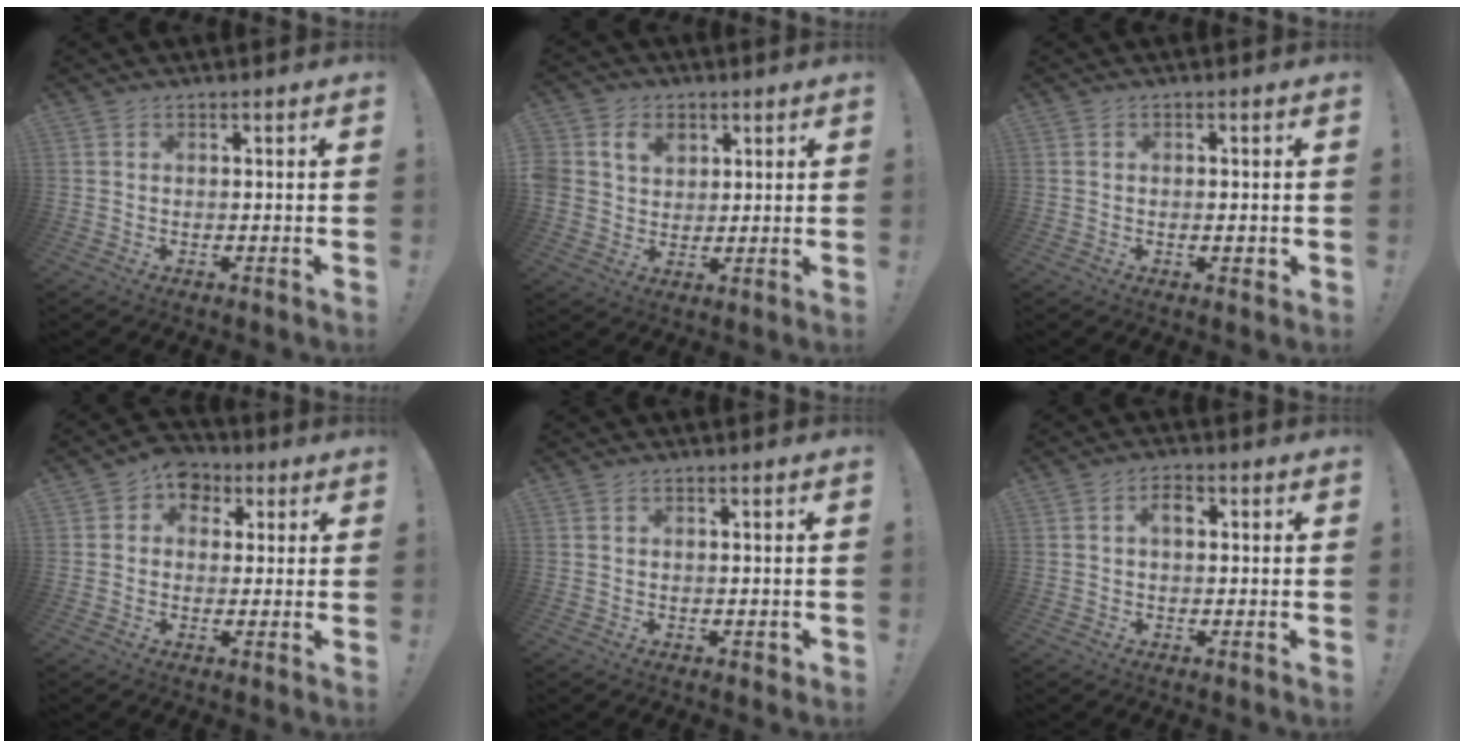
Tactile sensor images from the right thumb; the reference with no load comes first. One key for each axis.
{"total": 8.3, "fx": 3.7, "fy": 6.8, "fz": 3.2, "tx": -0.072, "ty": -0.009, "tz": 0.074}
{"total": 1.5, "fx": -0.1, "fy": 0.7, "fz": 1.3, "tx": -0.014, "ty": -0.002, "tz": -0.003}
{"total": 6.0, "fx": 1.4, "fy": 5.5, "fz": 1.9, "tx": -0.022, "ty": -0.002, "tz": 0.030}
{"total": 1.3, "fx": 0.1, "fy": 1.0, "fz": 0.8, "tx": -0.012, "ty": 0.002, "tz": 0.003}
{"total": 3.4, "fx": 0.6, "fy": 2.0, "fz": 2.6, "tx": -0.041, "ty": 0.007, "tz": 0.007}